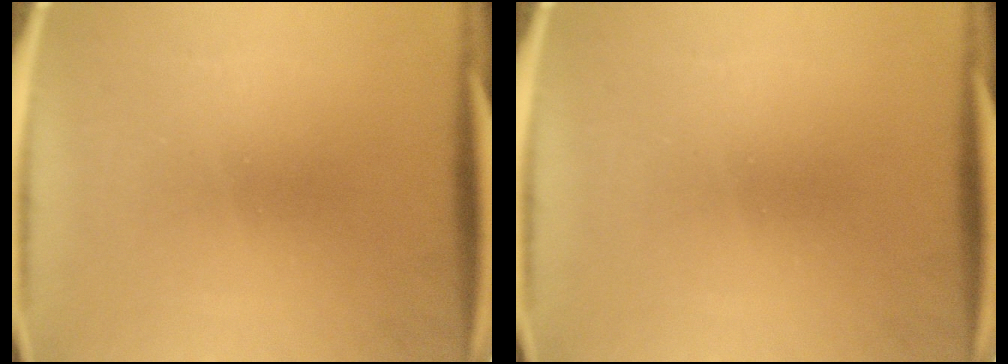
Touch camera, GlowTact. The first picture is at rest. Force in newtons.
{"total": 0.0}